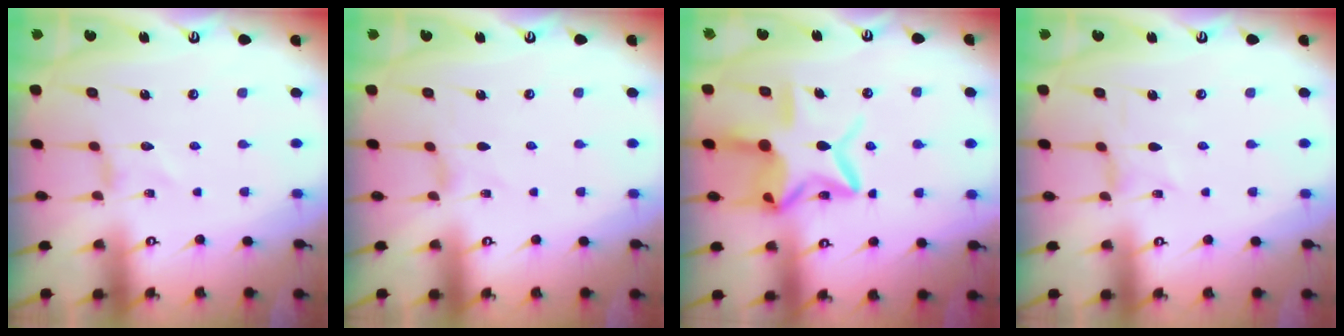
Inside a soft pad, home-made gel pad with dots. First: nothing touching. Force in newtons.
{"total": 0.0}
{"total": 15.6, "press": 15.6, "slide": 1.1}
{"total": 0.0}